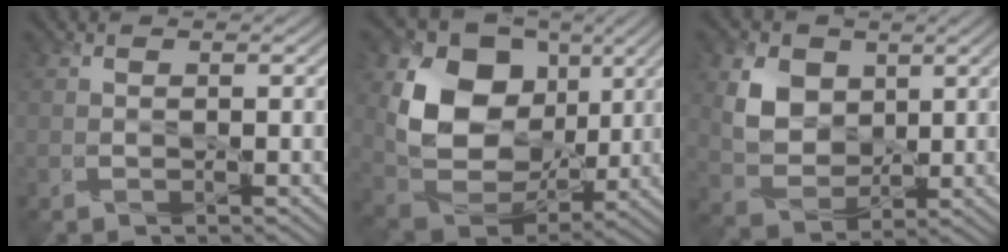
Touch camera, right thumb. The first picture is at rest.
{"total": 13.8, "force": [3.5, 10.8, 7.9], "torque": [-0.154, 0.001, 0.063]}
{"total": 6.6, "force": [2.3, 5.3, 3.4], "torque": [-0.087, -0.004, 0.041]}